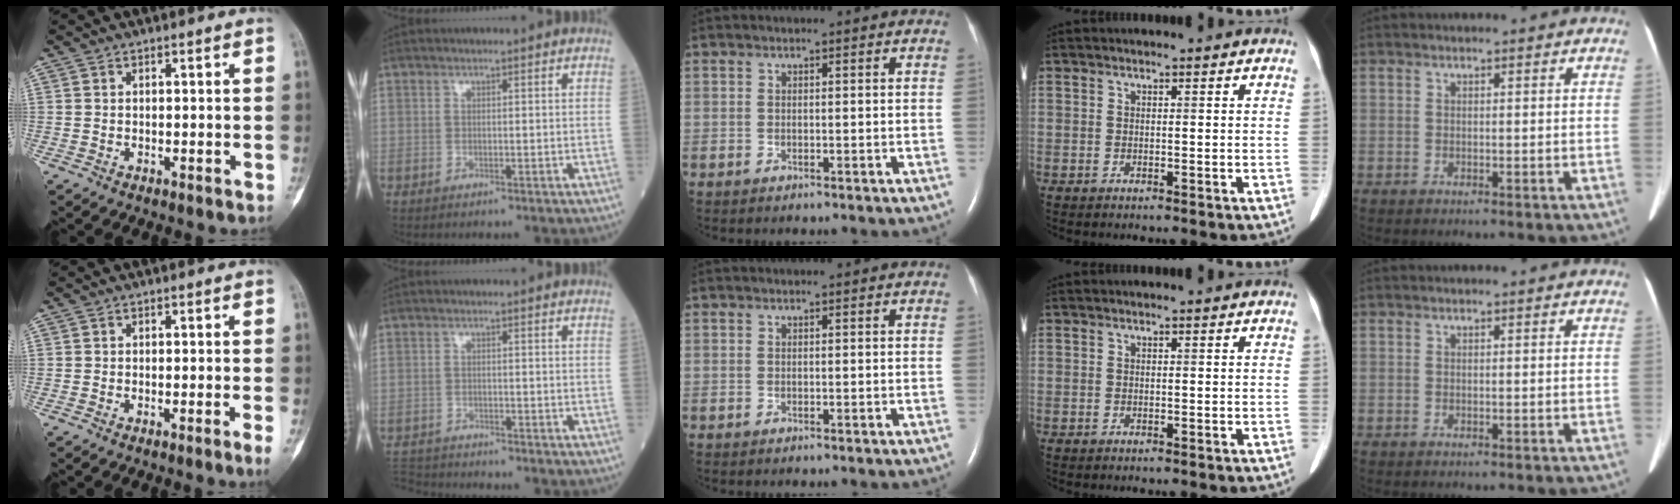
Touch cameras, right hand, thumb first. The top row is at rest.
{"thumb": {"total": 1.6, "force": [-0.8, -0.4, 1.3], "torque": [-0.029, -0.003, -0.015]}, "index": {"total": 4.7, "force": [-4.6, 0.5, -0.1], "torque": [0.003, -0.012, -0.087]}}